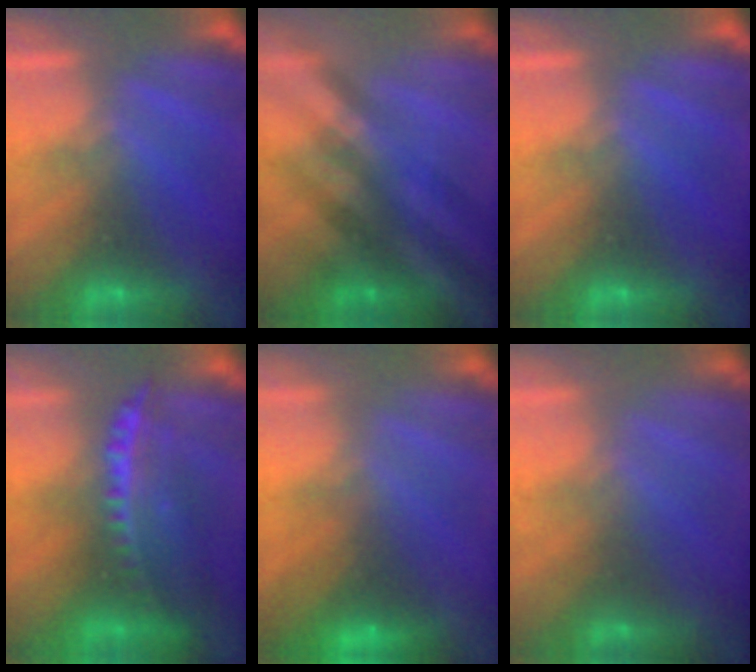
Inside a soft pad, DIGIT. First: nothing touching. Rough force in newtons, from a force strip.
{"total": 2.6}
{"total": 0.0}
{"total": 6.5}
{"total": 2.8}
{"total": 1.6}